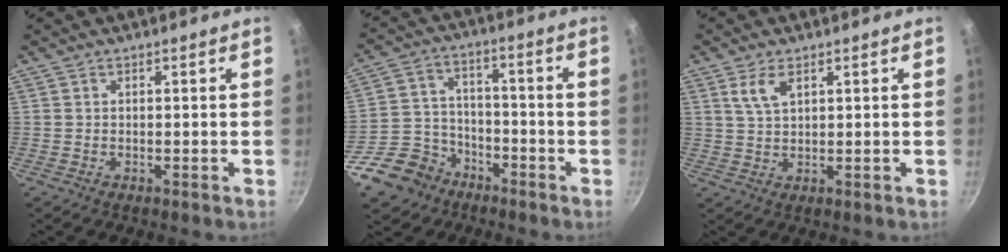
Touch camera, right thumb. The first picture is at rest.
{"total": 11.9, "force": [-7.5, 8.6, 3.2], "torque": [-0.039, 0.050, -0.137]}
{"total": 4.3, "force": [2.1, 2.0, 3.2], "torque": [-0.059, -0.005, 0.045]}